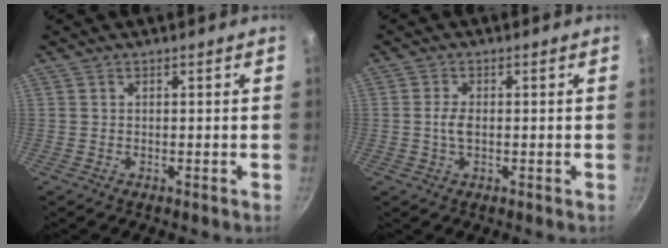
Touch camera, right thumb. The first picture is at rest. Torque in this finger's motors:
{"motor_torque": [0.24, 0.74, 0.03, 0.49, 0.00]}